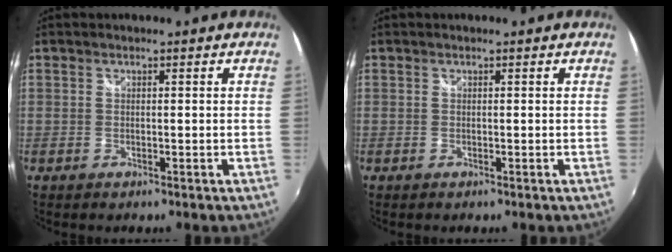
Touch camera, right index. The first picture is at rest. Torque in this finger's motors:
{"motor_torque": [-0.11, 0.11, 0.00, 0.00]}